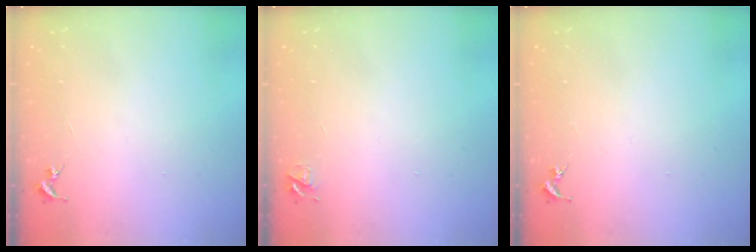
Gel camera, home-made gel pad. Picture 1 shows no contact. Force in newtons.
{"total": 4.7, "press": 4.7, "slide": 0.6}
{"total": 0.0}